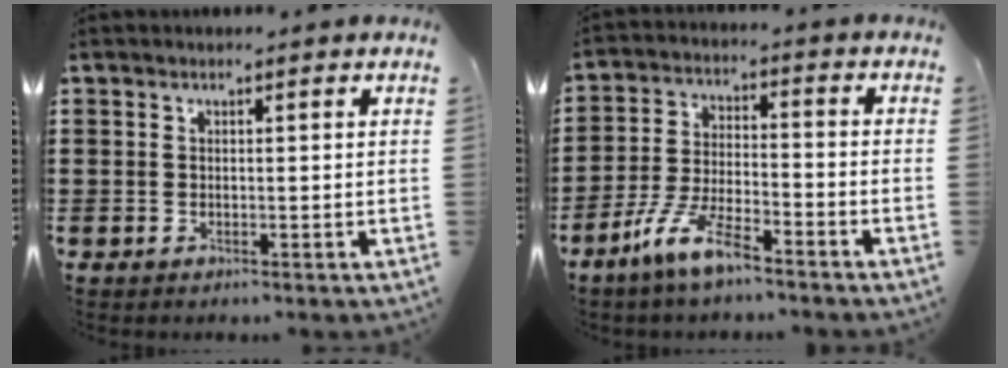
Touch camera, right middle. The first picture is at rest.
{"total": 8.2, "force": [-6.1, 1.2, 5.3], "torque": [-0.121, -0.009, -0.120]}